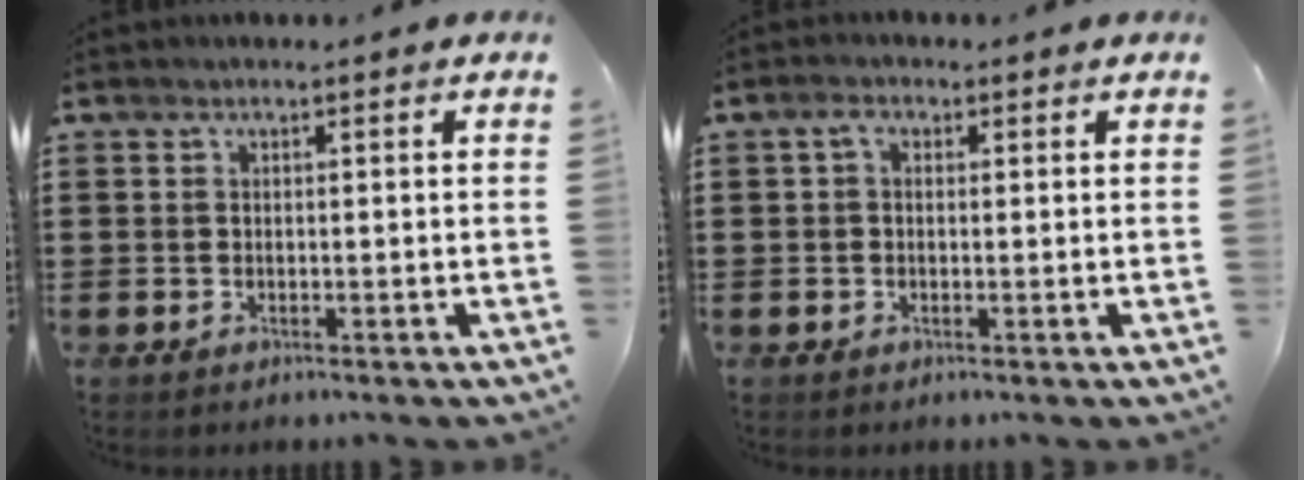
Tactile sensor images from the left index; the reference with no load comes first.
{"total": 1.8, "force": [0.2, 1.2, 1.2], "torque": [-0.027, 0.010, 0.002]}